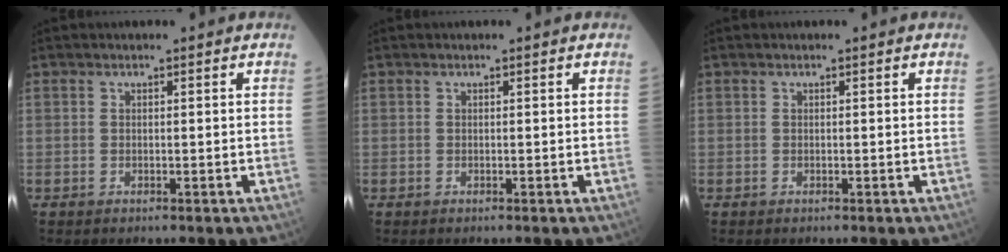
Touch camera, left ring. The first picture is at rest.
{"total": 0.0}
{"total": 0.0}